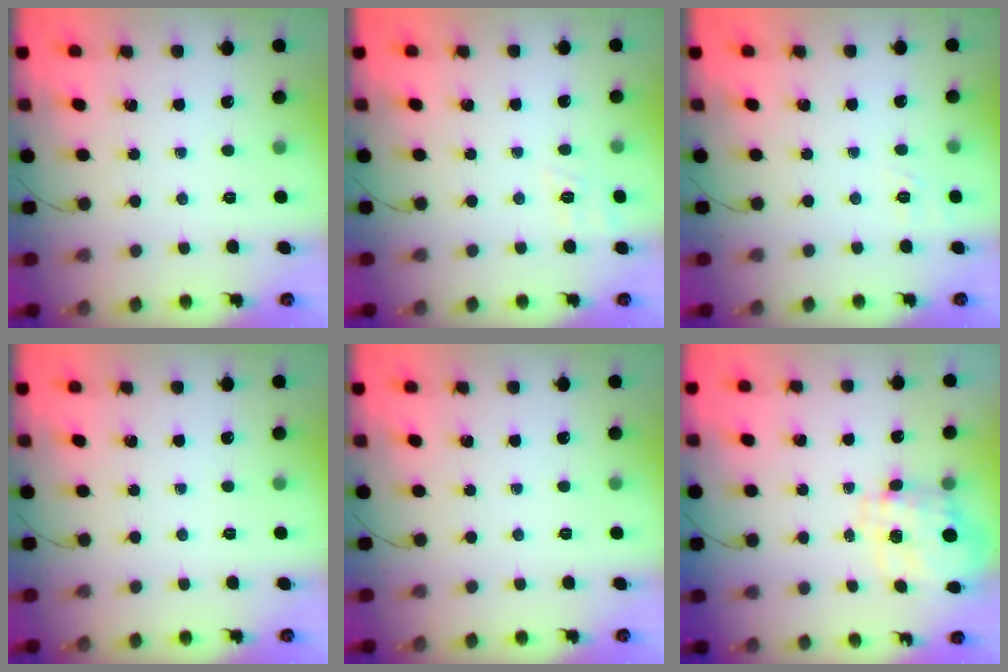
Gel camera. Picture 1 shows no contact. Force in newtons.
{"total": 8.7, "press": 8.5, "slide": 1.9}
{"total": 1.5, "press": 0.1, "slide": 1.5}
{"total": 0.0}
{"total": 0.0}
{"total": 3.4, "press": 3.2, "slide": 1.0}